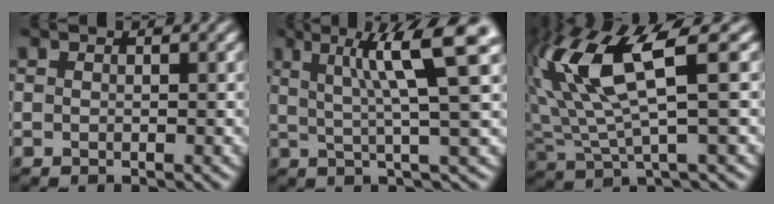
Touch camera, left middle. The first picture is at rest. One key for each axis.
{"total": 7.5, "fx": 3.4, "fy": 1.0, "fz": 6.7, "tx": -0.093, "ty": 0.022, "tz": 0.051}
{"total": 9.1, "fx": 3.8, "fy": 2.6, "fz": 7.9, "tx": -0.172, "ty": 0.012, "tz": 0.073}